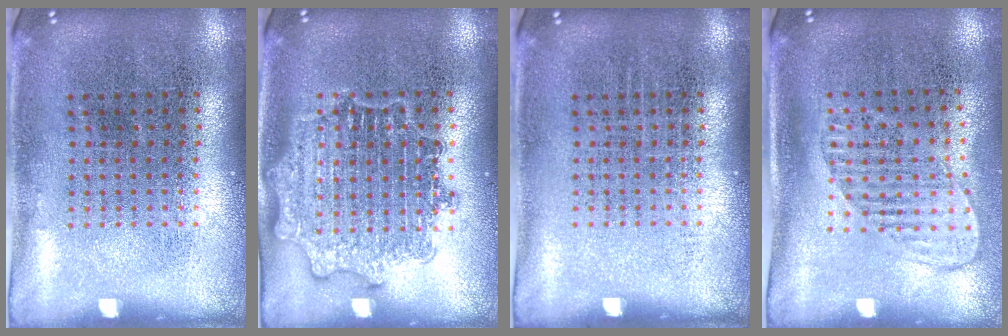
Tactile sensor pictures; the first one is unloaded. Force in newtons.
{"total": 1.8, "press": 1.7, "slide": 0.2}
{"total": 0.0}
{"total": 1.4, "press": 1.2, "slide": 0.8}